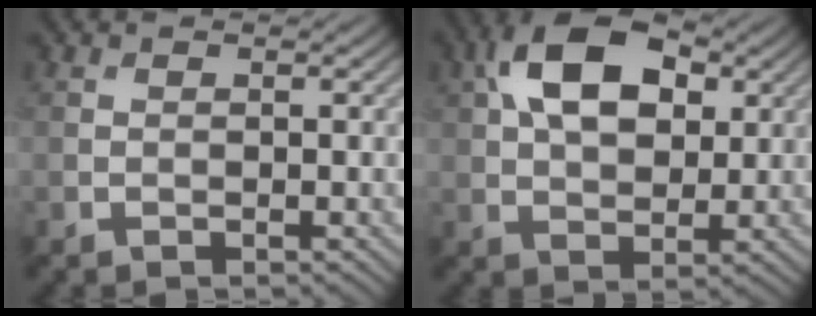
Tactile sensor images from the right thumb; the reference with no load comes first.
{"total": 11.6, "force": [3.7, 6.9, 8.6], "torque": [-0.169, 0.024, 0.059]}